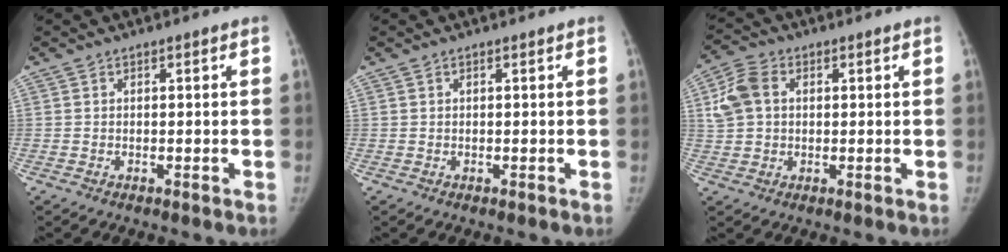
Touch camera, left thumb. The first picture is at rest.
{"total": 0.0}
{"total": 6.9, "force": [1.5, 5.1, 4.4], "torque": [-0.088, 0.013, 0.028]}